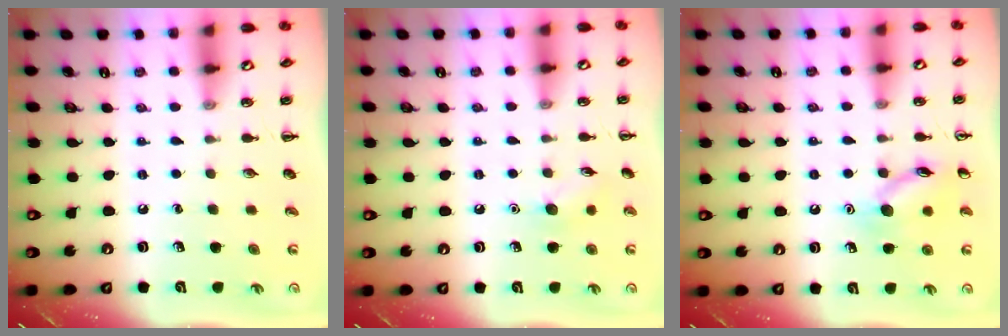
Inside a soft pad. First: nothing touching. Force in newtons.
{"total": 8.0, "press": 7.7, "slide": 2.1}
{"total": 10.7, "press": 10.6, "slide": 0.6}